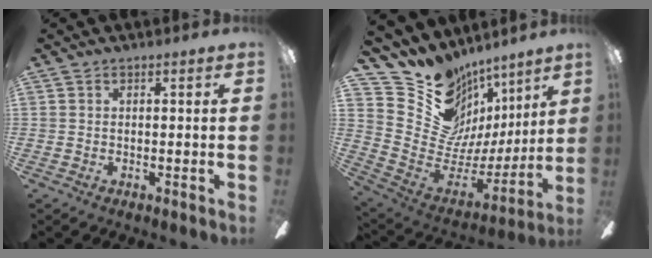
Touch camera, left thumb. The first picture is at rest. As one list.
[{"total": 17.0, "force": [10.9, 12.1, 4.9], "torque": [-0.091, -0.103, 0.223]}]